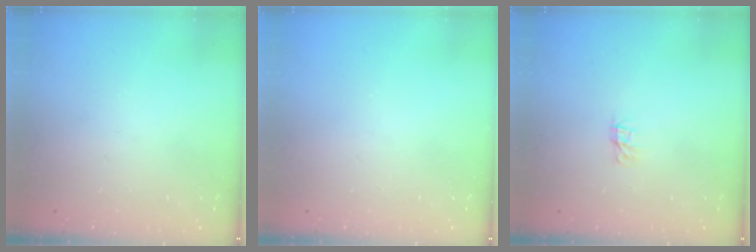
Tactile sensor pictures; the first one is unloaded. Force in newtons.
{"total": 0.0}
{"total": 0.0}